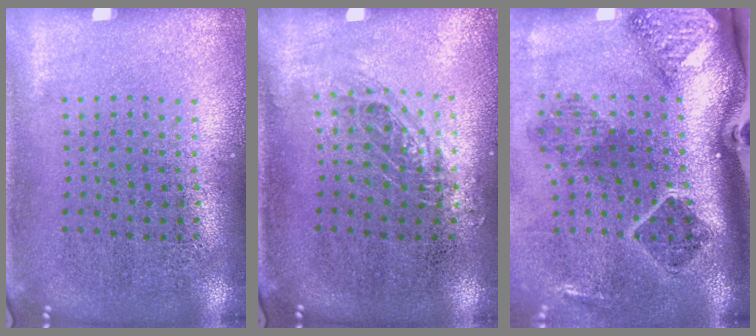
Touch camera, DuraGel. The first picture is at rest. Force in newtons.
{"total": 0.8, "press": 0.8, "slide": 0.2}
{"total": 3.0, "press": 2.0, "slide": 2.3}